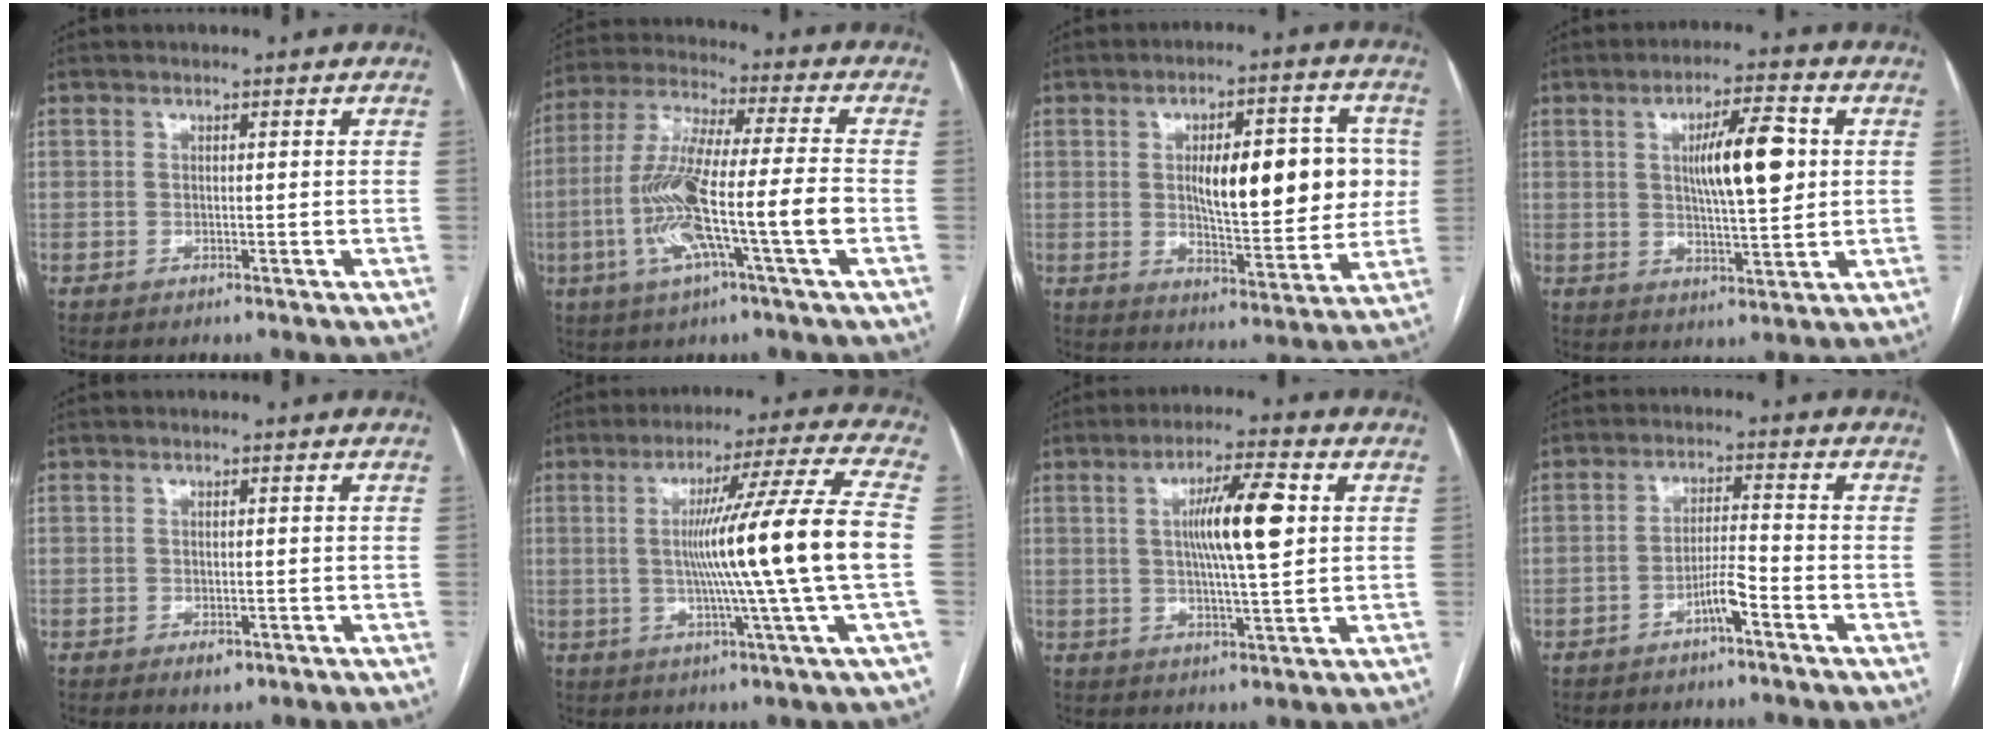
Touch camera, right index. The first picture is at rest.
{"total": 14.9, "force": [-3.9, 0.3, 14.4], "torque": [-0.286, -0.001, -0.077]}
{"total": 15.9, "force": [2.1, 5.3, 14.8], "torque": [-0.207, 0.023, 0.039]}
{"total": 10.2, "force": [2.0, 2.1, 9.8], "torque": [-0.164, 0.008, 0.034]}
{"total": 1.9, "force": [-1.0, 1.1, 1.3], "torque": [-0.015, 0.001, -0.007]}
{"total": 16.7, "force": [-0.6, -2.9, 16.4], "torque": [-0.254, -0.004, -0.016]}
{"total": 9.8, "force": [1.8, 0.7, 9.6], "torque": [-0.168, 0.004, 0.030]}
{"total": 4.3, "force": [-2.6, 0.2, 3.4], "torque": [-0.063, 0.006, -0.047]}